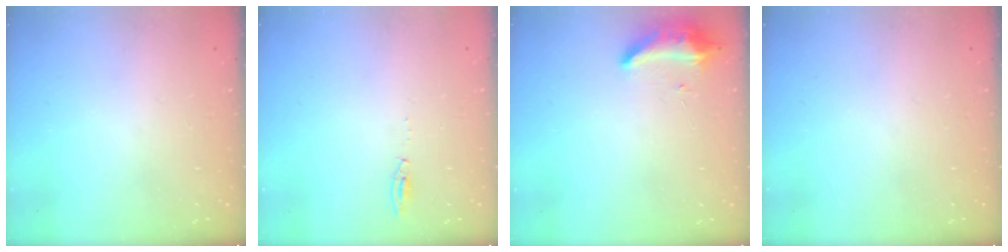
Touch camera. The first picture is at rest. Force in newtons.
{"total": 3.9, "press": 3.8, "slide": 1.0}
{"total": 8.7, "press": 8.7, "slide": 0.5}
{"total": 0.0}